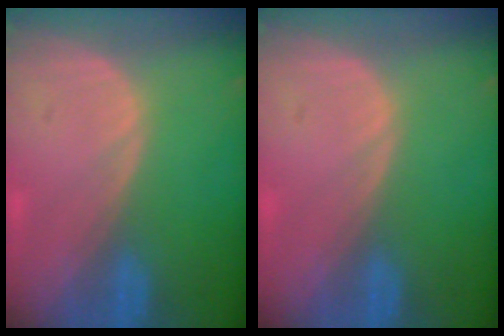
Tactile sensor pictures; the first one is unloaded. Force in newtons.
{"total": 0.0}